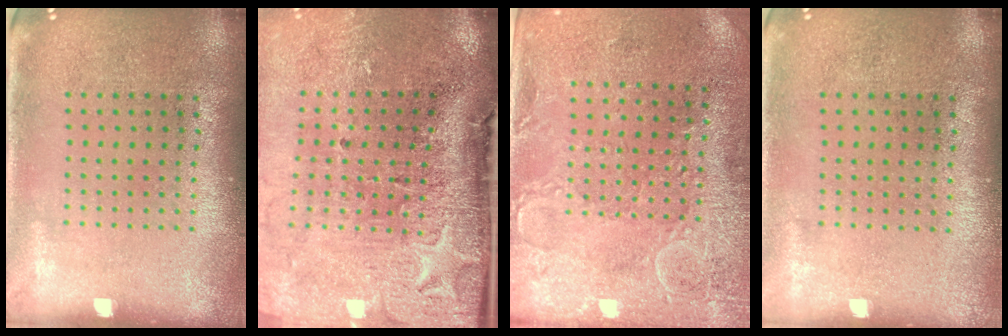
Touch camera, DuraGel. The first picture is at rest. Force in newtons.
{"total": 4.9, "press": 3.9, "slide": 3.0}
{"total": 2.8, "press": 2.5, "slide": 1.2}
{"total": 0.0}